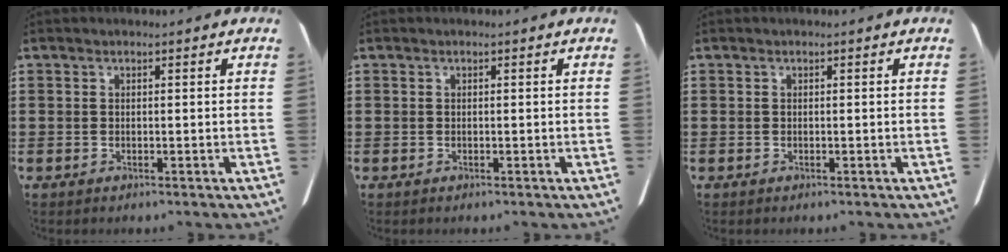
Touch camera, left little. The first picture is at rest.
{"total": 0.0}
{"total": 0.0}